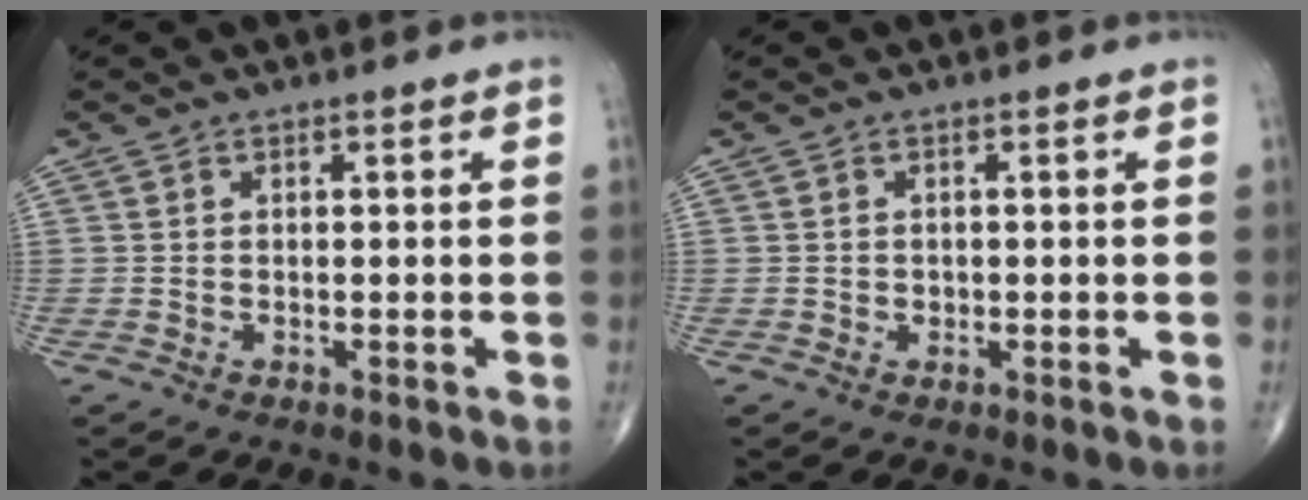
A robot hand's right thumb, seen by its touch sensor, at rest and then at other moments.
{"total": 0.9, "force": [-0.2, 0.8, 0.4], "torque": [-0.003, 0.002, -0.002]}